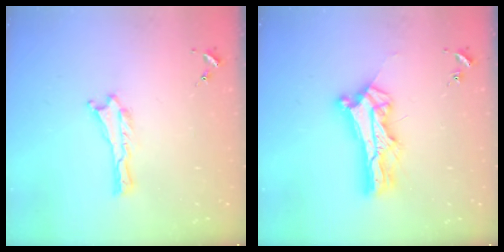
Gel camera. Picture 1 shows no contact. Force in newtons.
{"total": 9.8, "press": 9.8, "slide": 0.8}